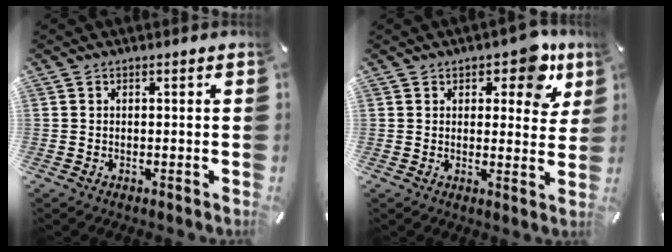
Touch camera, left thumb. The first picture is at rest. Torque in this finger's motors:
{"motor_torque": [0.34, -0.20, 0.19, 0.14, 0.01]}